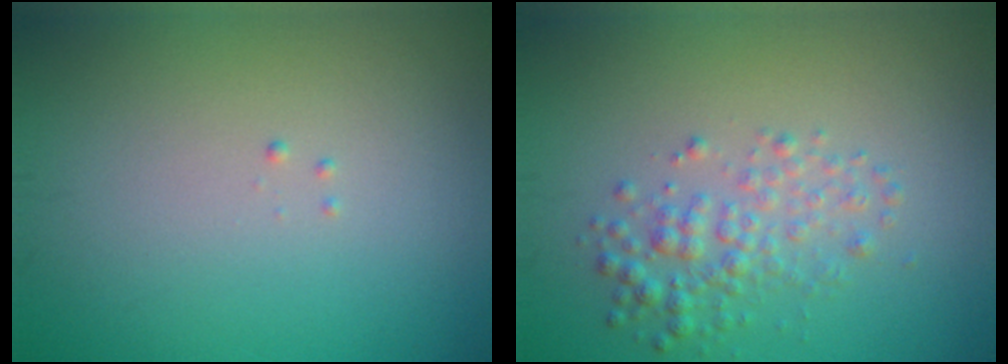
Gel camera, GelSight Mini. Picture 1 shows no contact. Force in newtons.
{"total": 2.6, "press": 2.6, "slide": 0.0}